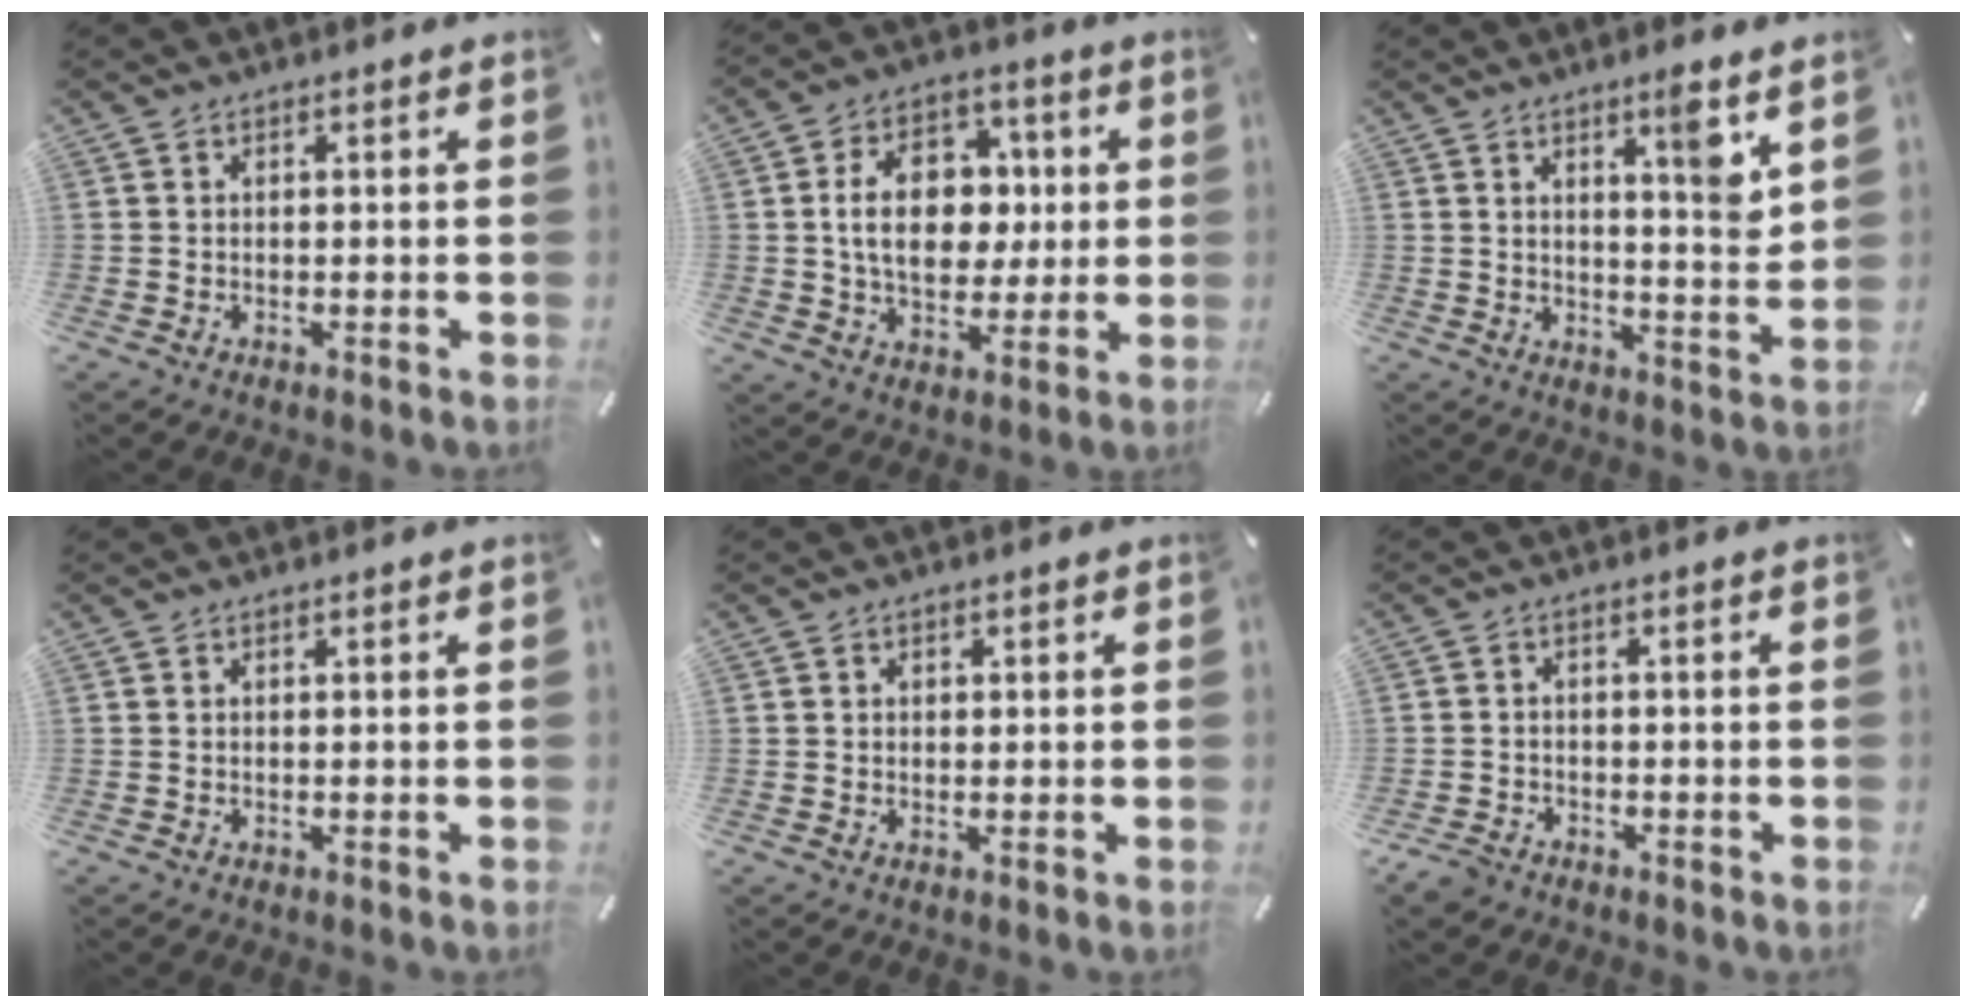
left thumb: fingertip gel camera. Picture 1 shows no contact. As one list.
[{"total": 14.9, "force": [1.3, 11.1, 9.9], "torque": [-0.169, 0.009, 0.022]}, {"total": 8.3, "force": [5.1, 1.0, 6.4], "torque": [-0.081, -0.041, 0.075]}, {"total": 0.0}, {"total": 1.0, "force": [0.1, 0.9, 0.2], "torque": [-0.004, 0.006, 0.001]}, {"total": 3.1, "force": [-2.3, 2.0, 0.9], "torque": [-0.028, 0.009, -0.048]}]